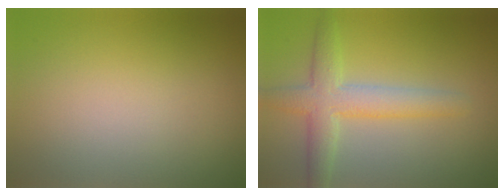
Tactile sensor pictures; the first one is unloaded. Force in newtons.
{"total": 4.3, "press": 4.3, "slide": 0.2}